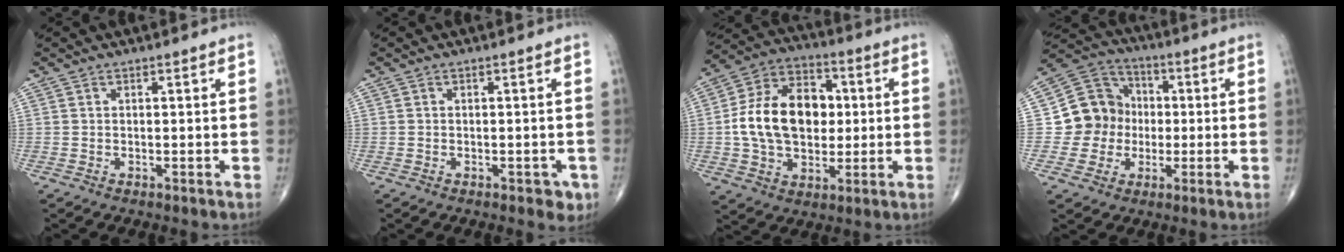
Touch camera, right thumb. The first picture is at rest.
{"total": 2.5, "force": [-1.1, 1.5, 1.7], "torque": [-0.009, 0.003, -0.011]}
{"total": 18.1, "force": [0.8, 12.5, 13.0], "torque": [-0.202, 0.025, 0.013]}
{"total": 10.9, "force": [-0.8, 10.4, 3.1], "torque": [-0.009, 0.029, -0.019]}